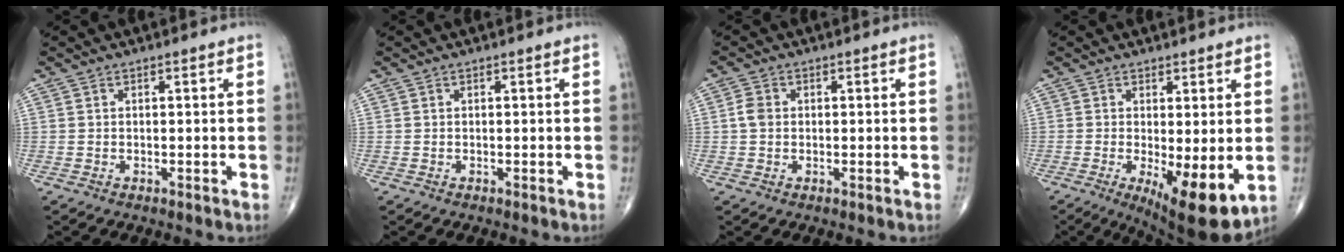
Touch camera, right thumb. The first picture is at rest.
{"total": 0.0}
{"total": 2.5, "force": [0.1, 2.0, 1.5], "torque": [-0.028, 0.006, -0.001]}
{"total": 10.7, "force": [-2.2, 3.3, 10.0], "torque": [-0.145, -0.027, -0.024]}